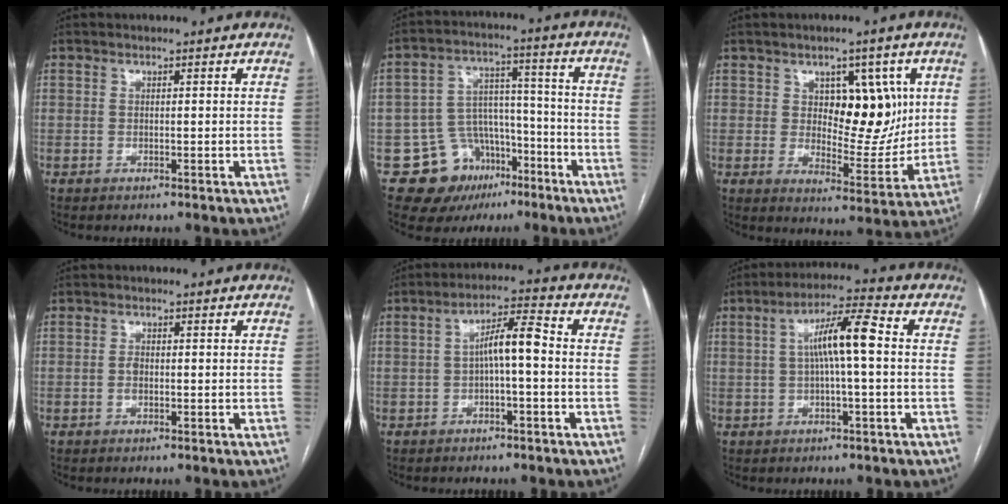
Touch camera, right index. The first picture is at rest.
{"total": 11.4, "force": [-6.3, 8.9, 3.5], "torque": [-0.046, 0.053, -0.088]}
{"total": 10.2, "force": [2.7, 5.5, 8.2], "torque": [-0.103, 0.010, 0.049]}
{"total": 1.2, "force": [-0.3, 0.7, 1.0], "torque": [-0.020, 0.004, -0.003]}
{"total": 6.0, "force": [-0.5, 1.0, 5.9], "torque": [-0.098, 0.024, -0.008]}
{"total": 8.2, "force": [0.7, 0.7, 8.1], "torque": [-0.145, 0.024, 0.008]}